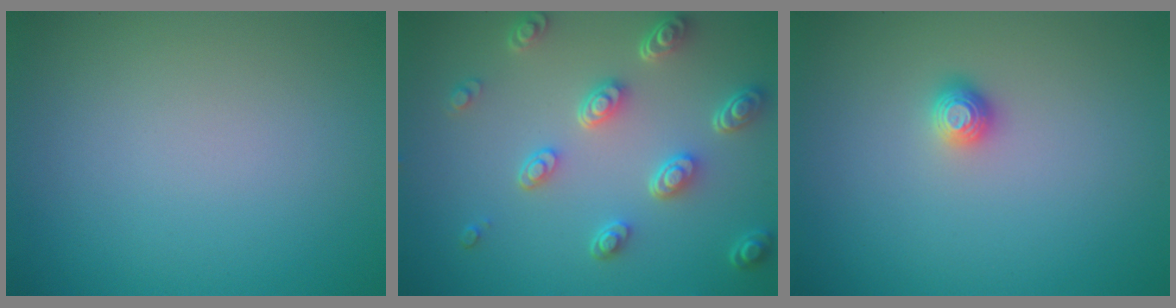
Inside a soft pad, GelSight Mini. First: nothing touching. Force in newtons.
{"total": 5.1, "press": 3.8, "slide": 3.3}
{"total": 1.1, "press": 1.1, "slide": 0.4}